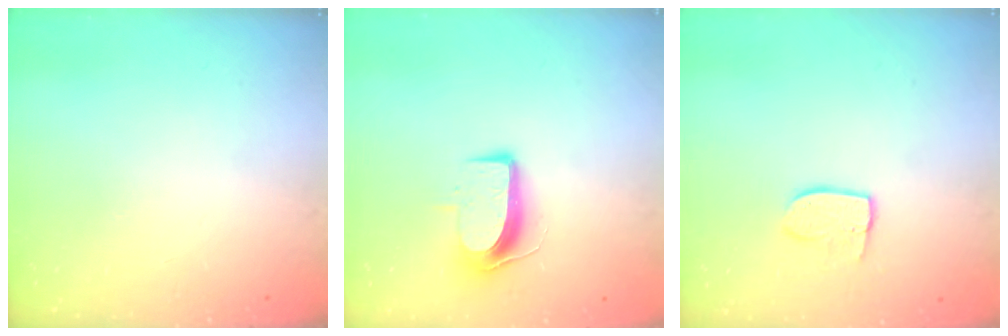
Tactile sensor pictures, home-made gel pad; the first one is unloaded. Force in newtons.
{"total": 9.3, "press": 9.3, "slide": 1.1}
{"total": 6.7, "press": 6.7, "slide": 0.2}